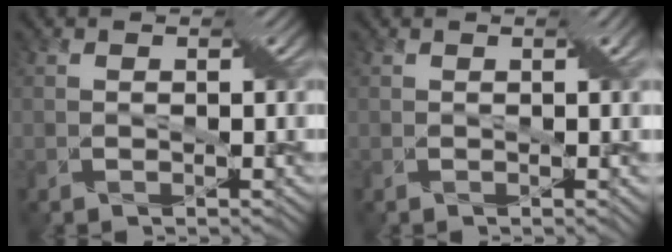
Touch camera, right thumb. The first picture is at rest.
{"total": 2.9, "force": [0.3, 0.2, 2.8], "torque": [-0.041, 0.007, 0.006]}